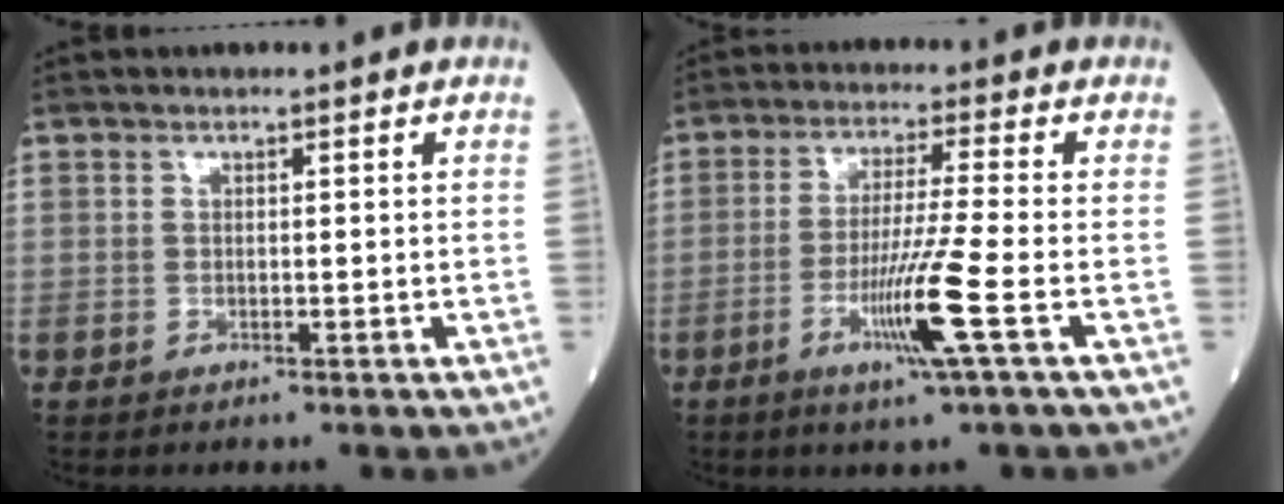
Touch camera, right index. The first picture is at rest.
{"total": 8.7, "force": [-3.3, -1.5, 7.9], "torque": [-0.153, -0.019, -0.064]}